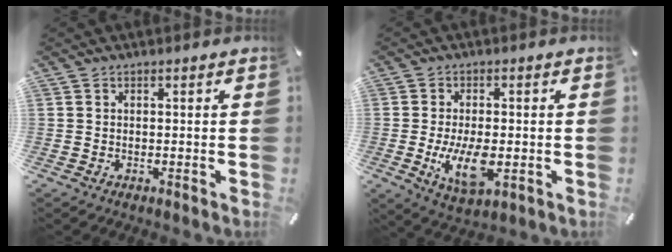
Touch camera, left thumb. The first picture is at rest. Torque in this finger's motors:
{"motor_torque": [0.24, 1.32, 0.22, 0.09, 0.26]}